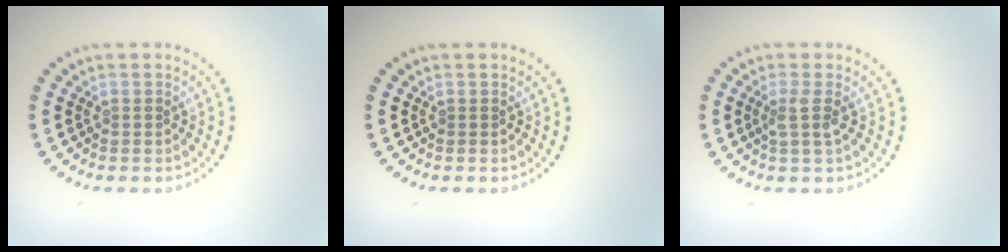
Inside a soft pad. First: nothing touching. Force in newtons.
{"total": 0.0}
{"total": 1.6, "press": 1.2, "slide": 1.0}